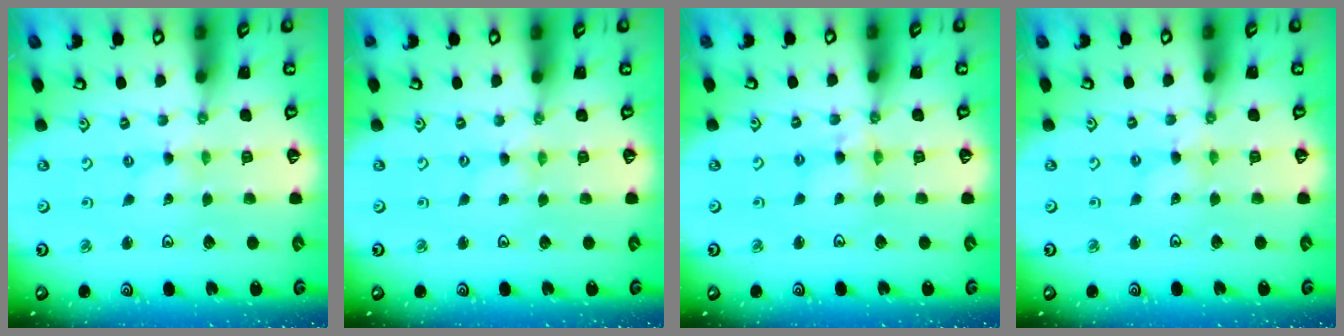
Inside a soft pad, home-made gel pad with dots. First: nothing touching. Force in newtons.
{"total": 0.7, "press": 0.7, "slide": 0.1}
{"total": 5.0, "press": 5.0, "slide": 0.4}
{"total": 1.9, "press": 1.9, "slide": 0.2}